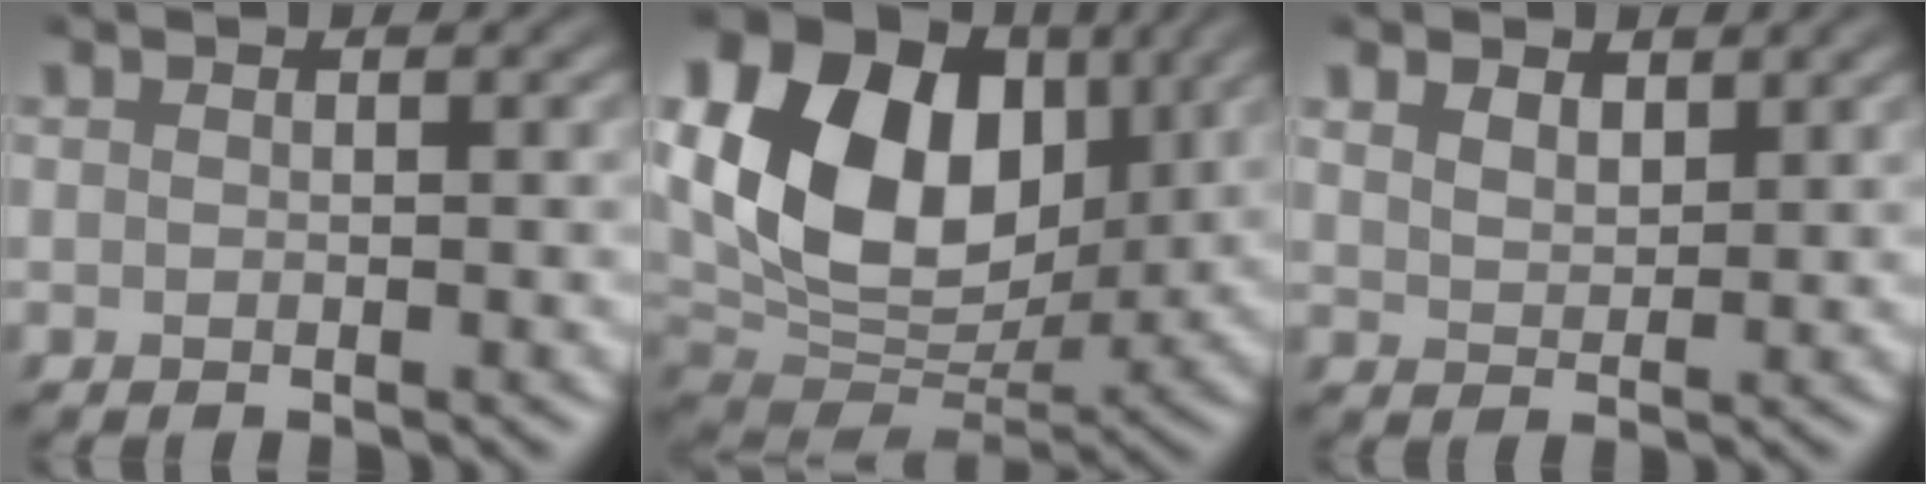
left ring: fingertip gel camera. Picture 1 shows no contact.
{"total": 15.2, "force": [4.3, 10.6, 10.0], "torque": [-0.188, 0.020, 0.077]}
{"total": 1.9, "force": [1.5, 0.9, 0.8], "torque": [-0.025, -0.003, 0.035]}